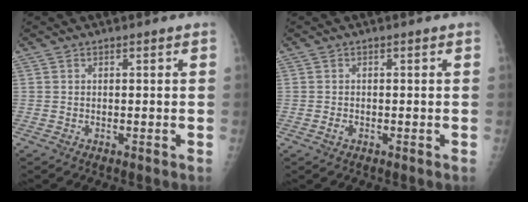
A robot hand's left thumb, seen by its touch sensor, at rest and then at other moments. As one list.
[{"total": 0.9, "force": [-0.3, 0.6, 0.6], "torque": [-0.012, 0.002, -0.006]}]